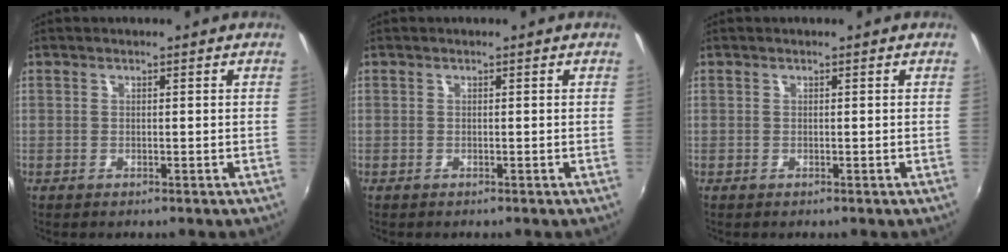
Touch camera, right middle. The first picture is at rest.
{"total": 0.0}
{"total": 0.0}